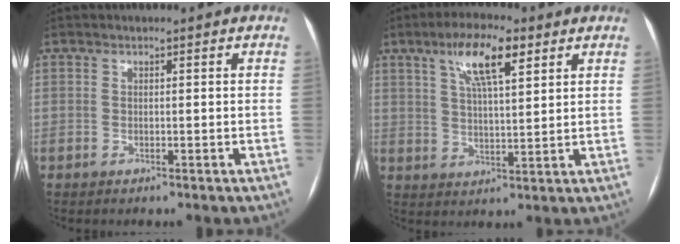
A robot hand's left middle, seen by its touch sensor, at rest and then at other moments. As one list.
[{"total": 9.2, "force": [4.8, 2.1, 7.5], "torque": [-0.139, 0.013, 0.084]}]